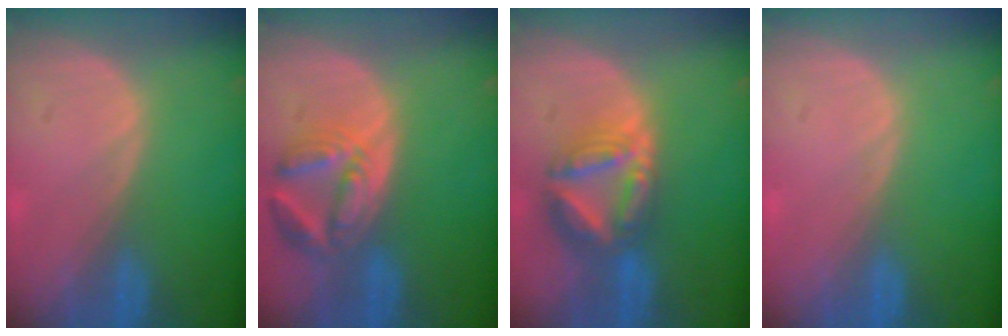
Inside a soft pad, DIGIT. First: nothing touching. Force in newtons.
{"total": 7.7, "press": 6.8, "slide": 3.6}
{"total": 8.2, "press": 7.1, "slide": 4.1}
{"total": 0.0}